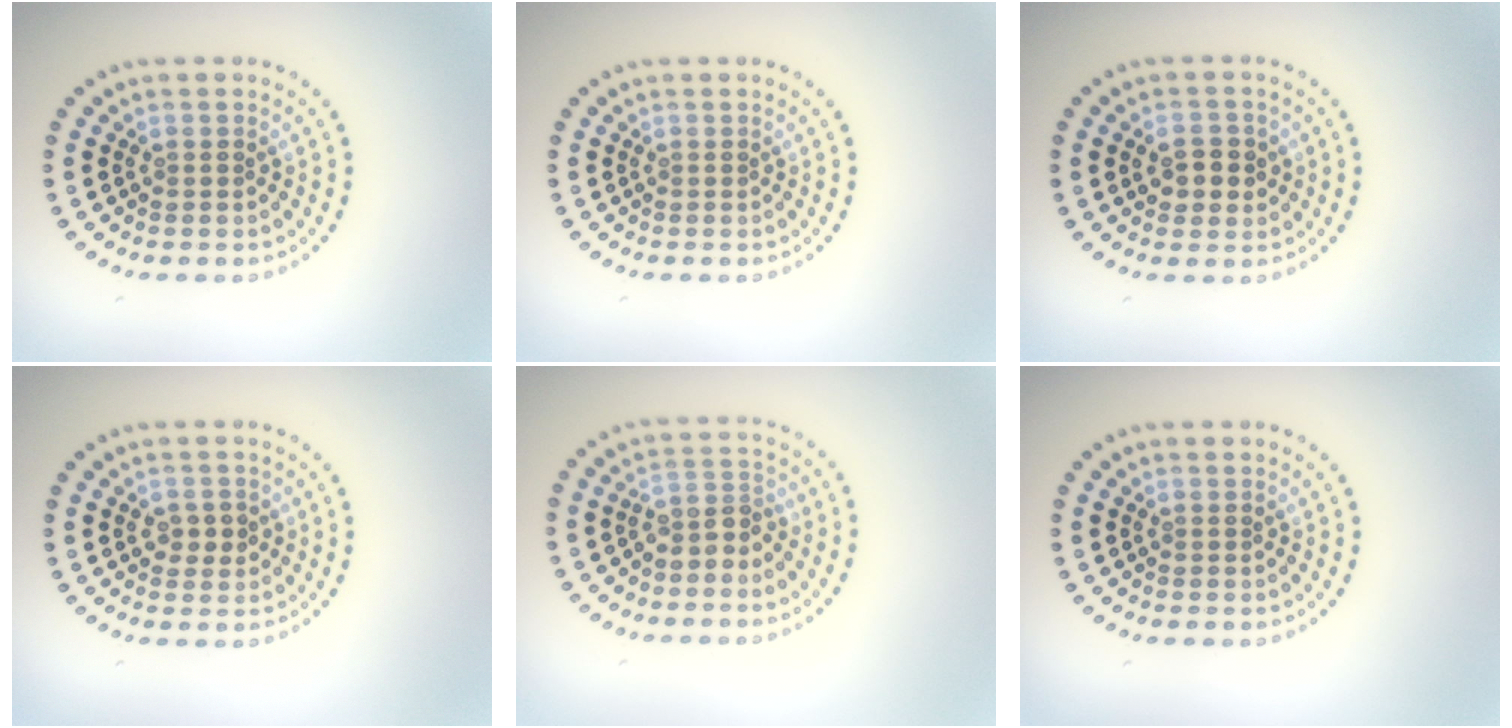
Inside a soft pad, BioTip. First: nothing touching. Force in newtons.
{"total": 0.0}
{"total": 2.7, "press": 2.6, "slide": 0.5}
{"total": 1.9, "press": 1.8, "slide": 0.3}
{"total": 2.5, "press": 1.9, "slide": 1.5}
{"total": 0.0}